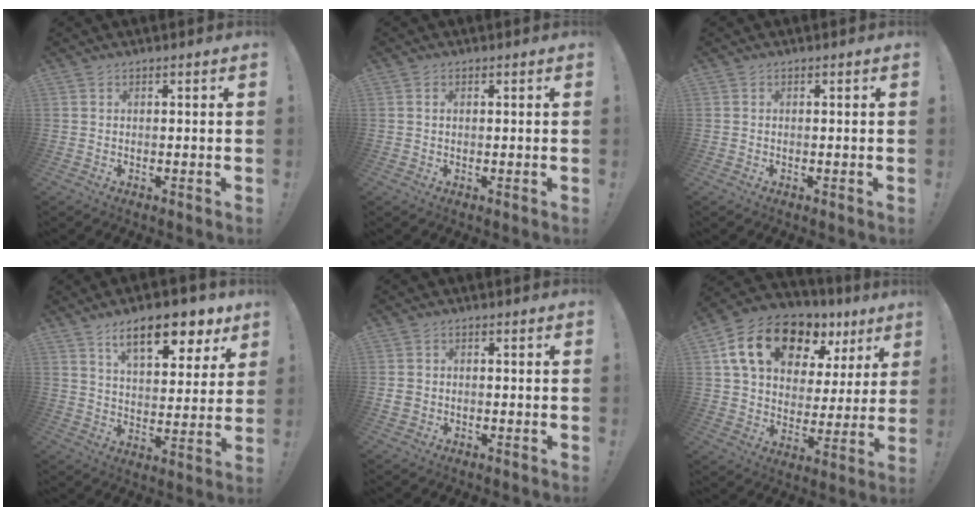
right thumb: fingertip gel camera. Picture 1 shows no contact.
{"total": 0.9, "force": [0.3, 0.6, 0.6], "torque": [-0.013, 0.003, 0.006]}
{"total": 0.0}
{"total": 14.8, "force": [9.0, 5.9, 10.2], "torque": [-0.146, -0.051, 0.149]}
{"total": 2.8, "force": [-0.6, 2.5, 0.9], "torque": [-0.016, 0.008, -0.009]}
{"total": 19.5, "force": [11.3, 11.0, 11.4], "torque": [-0.195, -0.051, 0.208]}